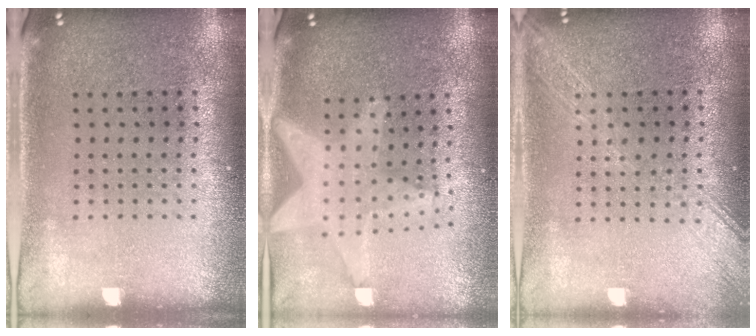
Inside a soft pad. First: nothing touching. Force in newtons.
{"total": 1.9, "press": 1.6, "slide": 1.0}
{"total": 1.8, "press": 1.7, "slide": 0.2}